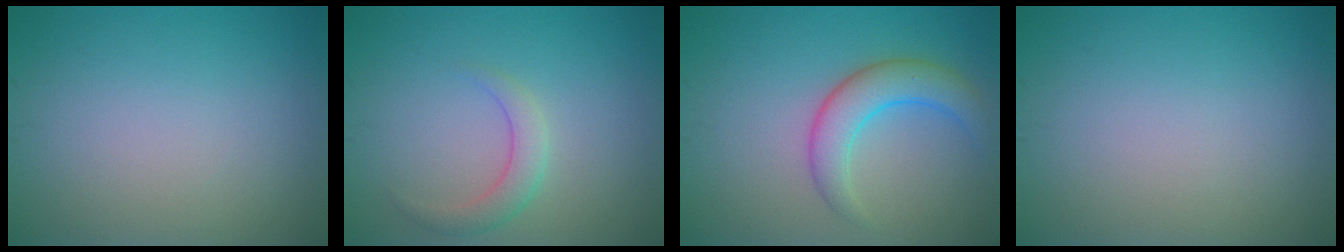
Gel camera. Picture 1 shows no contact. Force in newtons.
{"total": 2.2, "press": 2.2, "slide": 0.2}
{"total": 4.3, "press": 4.3, "slide": 0.1}
{"total": 0.0}